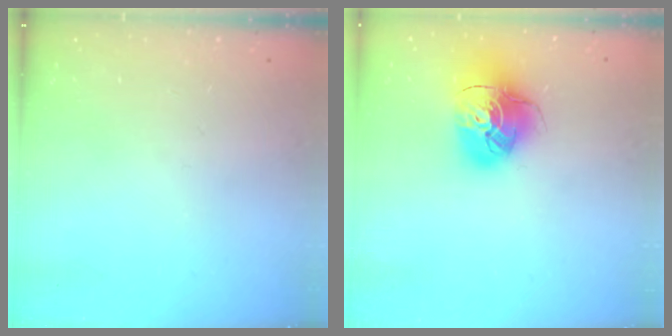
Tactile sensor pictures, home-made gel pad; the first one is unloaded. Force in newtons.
{"total": 14.4, "press": 14.3, "slide": 1.8}